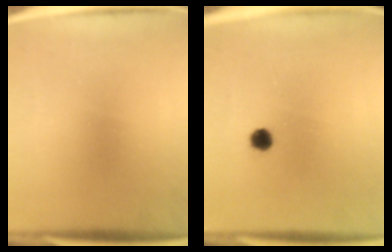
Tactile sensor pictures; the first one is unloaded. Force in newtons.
{"total": 2.3}